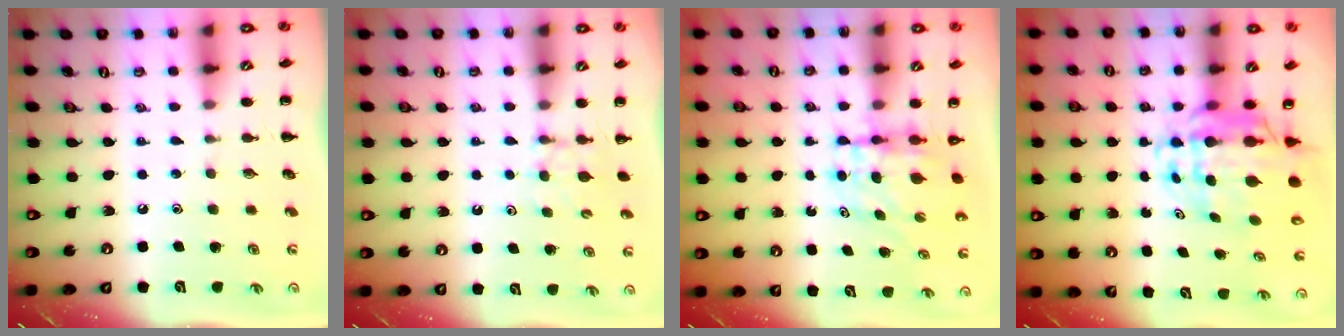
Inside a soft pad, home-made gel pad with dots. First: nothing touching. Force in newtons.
{"total": 4.3, "press": 4.1, "slide": 1.4}
{"total": 5.4, "press": 5.3, "slide": 1.1}
{"total": 10.8, "press": 10.4, "slide": 2.9}